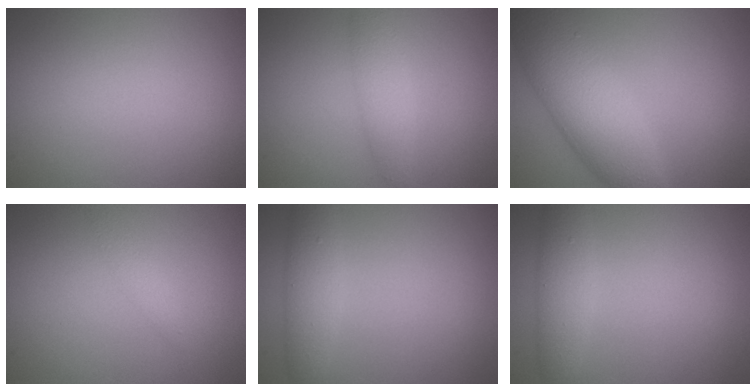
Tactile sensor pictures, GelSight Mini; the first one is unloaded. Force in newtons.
{"total": 2.5, "press": 2.5, "slide": 0.1}
{"total": 7.4, "press": 7.4, "slide": 0.2}
{"total": 1.2, "press": 1.2, "slide": 0.0}
{"total": 2.8, "press": 2.8, "slide": 0.0}
{"total": 2.8, "press": 2.8, "slide": 0.0}